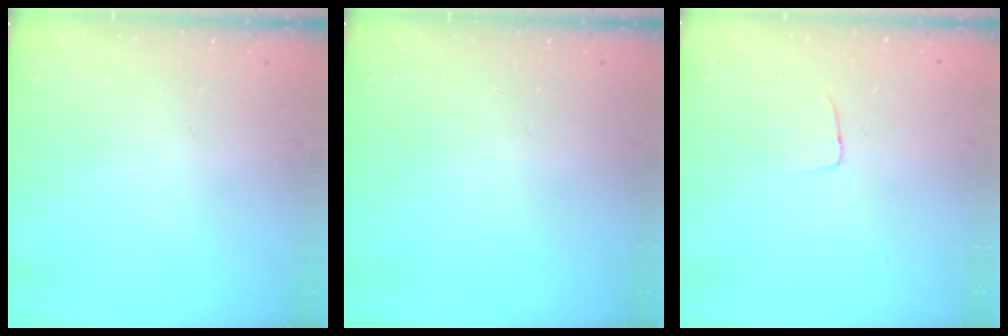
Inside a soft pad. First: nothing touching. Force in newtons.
{"total": 0.0}
{"total": 2.9, "press": 2.9, "slide": 0.1}